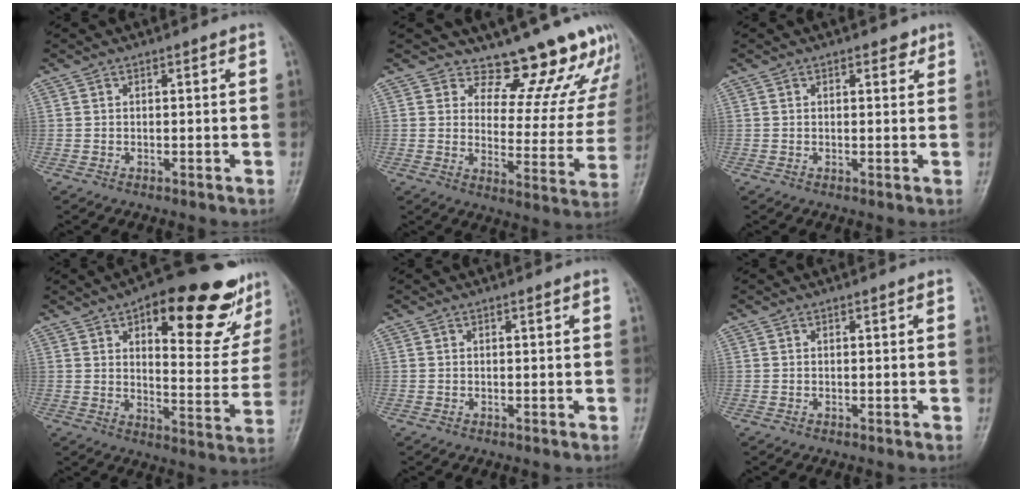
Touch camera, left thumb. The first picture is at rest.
{"total": 15.9, "force": [14.8, 5.1, 3.0], "torque": [0.016, -0.145, 0.172]}
{"total": 1.8, "force": [1.1, 1.0, 1.0], "torque": [-0.002, -0.004, 0.012]}
{"total": 22.9, "force": [13.5, 9.0, 16.2], "torque": [-0.157, -0.042, 0.183]}
{"total": 0.0}
{"total": 0.0}